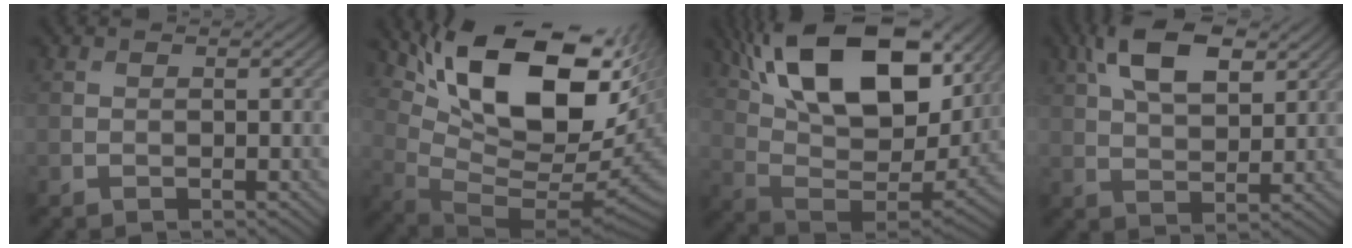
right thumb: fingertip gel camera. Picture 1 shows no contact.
{"total": 18.0, "force": [7.9, 7.9, 14.1], "torque": [-0.261, 0.011, 0.148]}
{"total": 20.8, "force": [10.1, 10.1, 15.0], "torque": [-0.278, 0.037, 0.160]}
{"total": 10.2, "force": [4.8, 4.9, 7.5], "torque": [-0.156, 0.016, 0.090]}